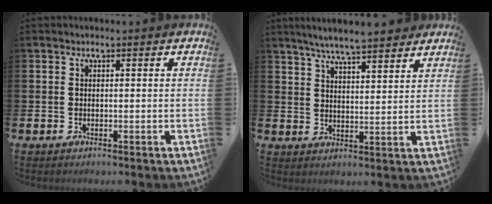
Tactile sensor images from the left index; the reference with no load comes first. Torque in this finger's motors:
{"motor_torque": [1.13, -1.01, 0.21, 0.11]}